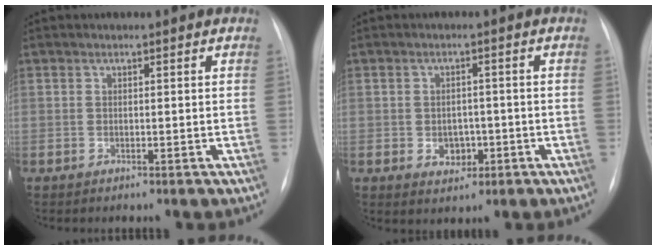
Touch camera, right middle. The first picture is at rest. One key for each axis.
{"total": 3.7, "fx": -1.1, "fy": 2.8, "fz": 2.1, "tx": -0.026, "ty": 0.007, "tz": -0.007}